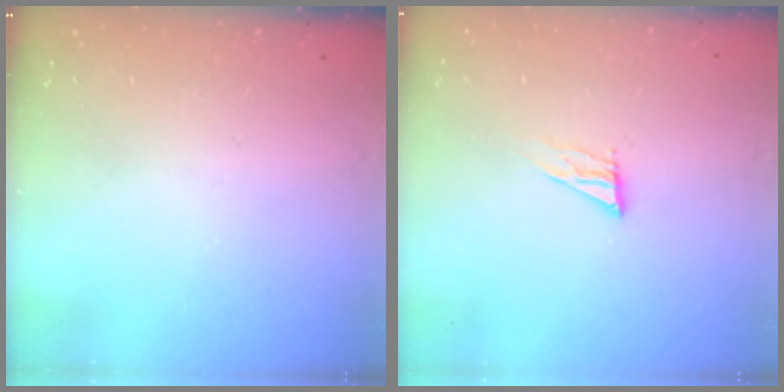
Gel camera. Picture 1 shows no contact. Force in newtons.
{"total": 7.6, "press": 7.6, "slide": 0.3}